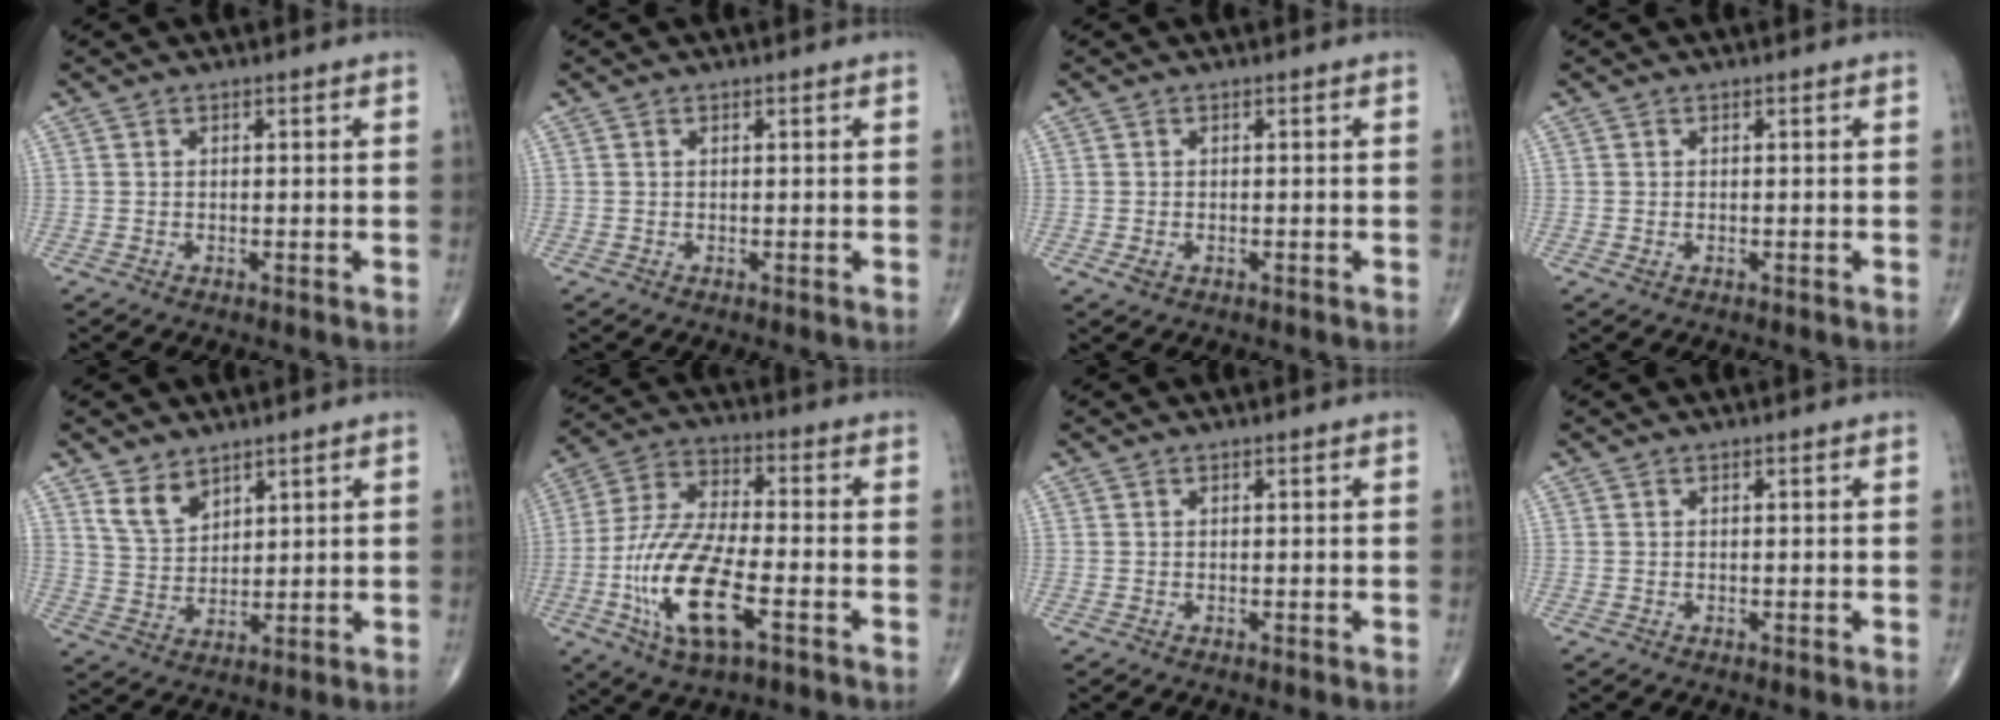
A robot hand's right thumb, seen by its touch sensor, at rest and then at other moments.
{"total": 0.0}
{"total": 1.5, "force": [-0.5, 1.1, 1.0], "torque": [-0.019, 0.001, -0.005]}
{"total": 0.6, "force": [-0.1, 0.4, 0.5], "torque": [-0.010, 0.002, 0.000]}
{"total": 5.8, "force": [4.0, 3.3, 2.6], "torque": [-0.031, -0.029, 0.087]}
{"total": 17.5, "force": [-5.9, 6.6, 15.1], "torque": [-0.312, 0.019, -0.103]}
{"total": 0.0}
{"total": 0.0}